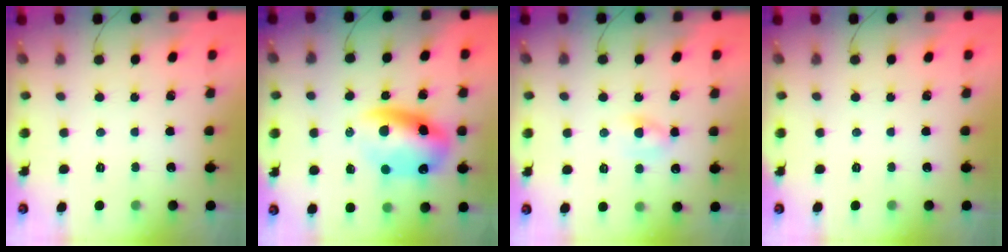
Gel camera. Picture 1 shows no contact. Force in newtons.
{"total": 13.0, "press": 12.7, "slide": 3.0}
{"total": 3.5, "press": 3.3, "slide": 1.2}
{"total": 0.0}